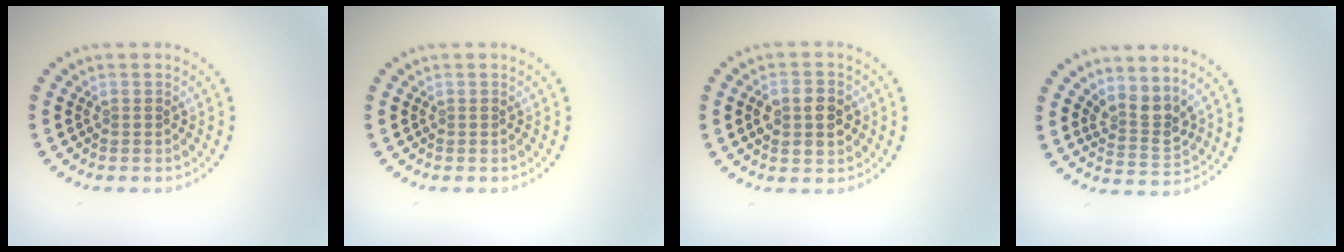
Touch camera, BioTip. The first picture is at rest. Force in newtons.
{"total": 0.0}
{"total": 3.7, "press": 3.7, "slide": 0.1}
{"total": 2.7, "press": 2.2, "slide": 1.7}